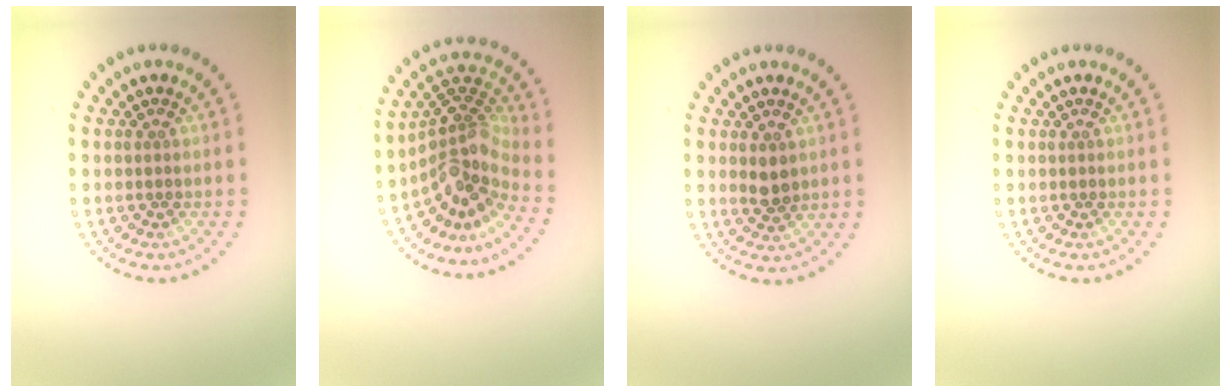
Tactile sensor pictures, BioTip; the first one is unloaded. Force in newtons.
{"total": 4.7, "press": 3.0, "slide": 3.6}
{"total": 1.8, "press": 1.7, "slide": 0.4}
{"total": 0.0}